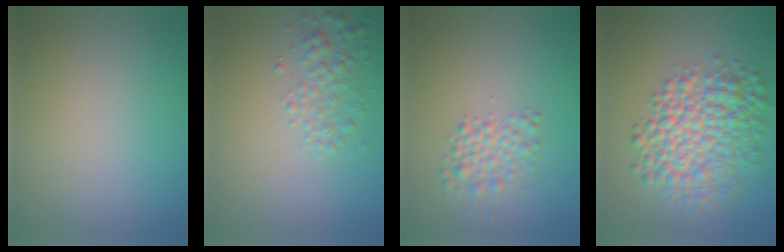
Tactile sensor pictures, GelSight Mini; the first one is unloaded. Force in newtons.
{"total": 2.3, "press": 2.3, "slide": 0.0}
{"total": 2.3, "press": 2.3, "slide": 0.0}
{"total": 7.7, "press": 7.7, "slide": 0.1}